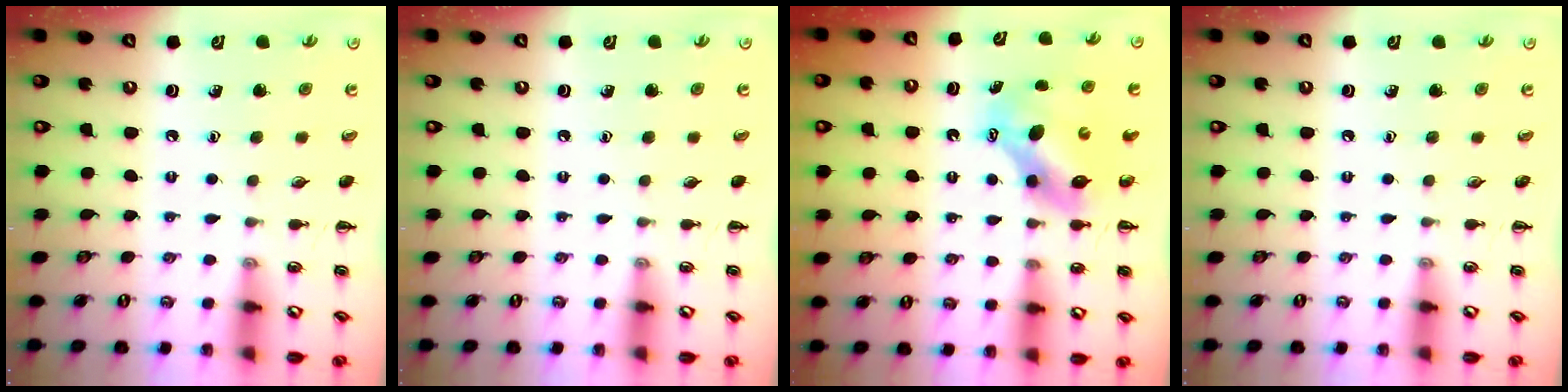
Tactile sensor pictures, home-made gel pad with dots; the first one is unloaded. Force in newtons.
{"total": 0.0}
{"total": 6.7, "press": 6.6, "slide": 1.1}
{"total": 0.0}